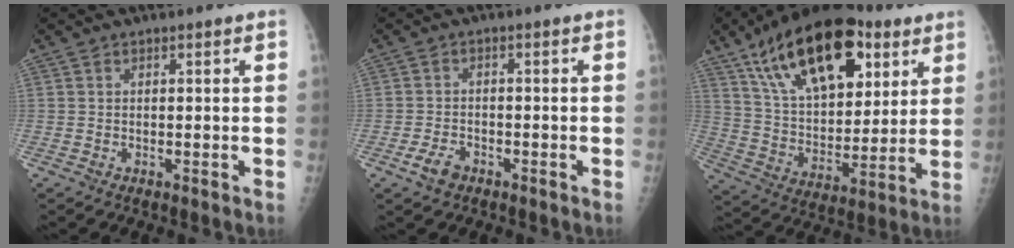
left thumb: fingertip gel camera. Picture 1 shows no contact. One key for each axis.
{"total": 3.3, "fx": -1.9, "fy": 2.0, "fz": 1.7, "tx": -0.033, "ty": 0.008, "tz": -0.032}
{"total": 26.5, "fx": 13.7, "fy": 13.7, "fz": 18.1, "tx": -0.272, "ty": -0.021, "tz": 0.233}